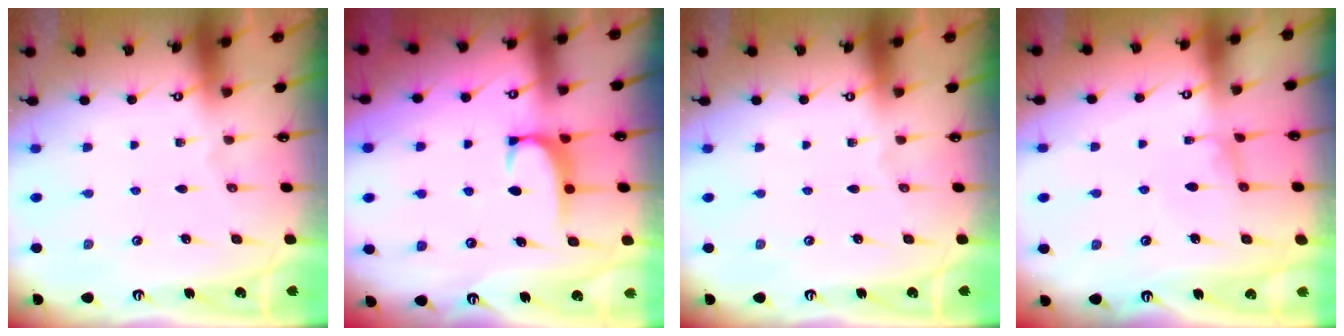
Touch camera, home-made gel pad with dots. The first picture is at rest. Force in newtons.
{"total": 1.5, "press": 1.4, "slide": 0.4}
{"total": 0.0}
{"total": 0.6, "press": 0.1, "slide": 0.5}